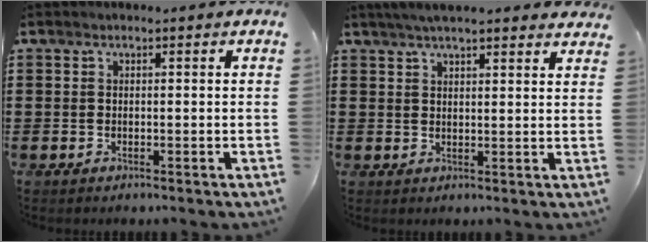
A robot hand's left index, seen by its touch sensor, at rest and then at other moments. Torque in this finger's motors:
{"motor_torque": [2.14, 0.00, -0.60, -0.21]}